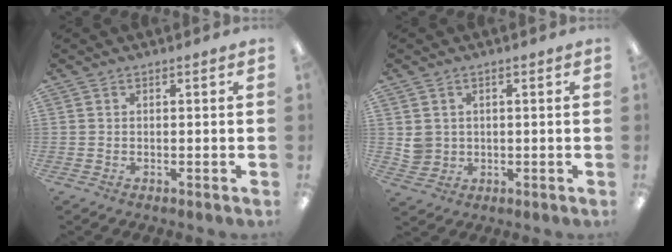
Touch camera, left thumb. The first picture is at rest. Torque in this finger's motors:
{"motor_torque": [-0.03, 0.05, 0.18, -0.19, 0.00]}